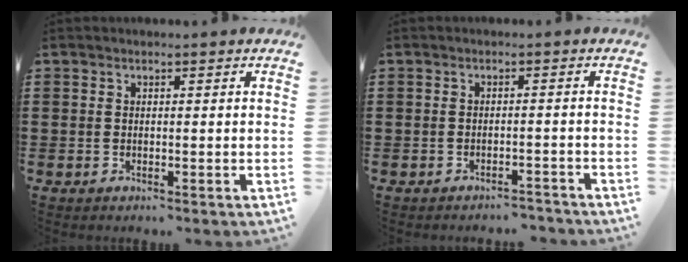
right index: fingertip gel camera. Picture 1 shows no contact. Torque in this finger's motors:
{"motor_torque": [0.33, -0.30, -0.15, -0.07]}